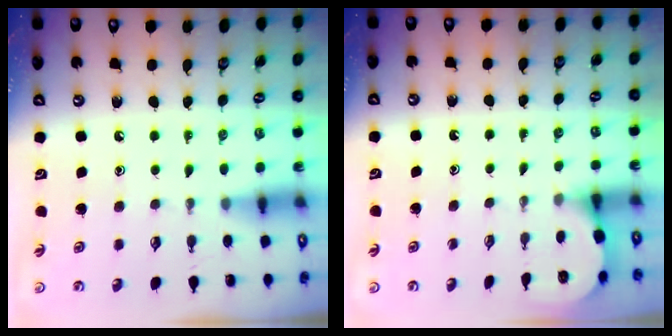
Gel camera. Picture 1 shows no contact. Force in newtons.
{"total": 2.3, "press": 2.3, "slide": 0.2}